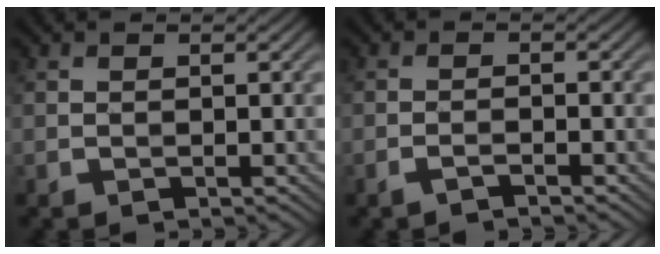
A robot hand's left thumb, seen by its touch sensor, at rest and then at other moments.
{"total": 1.6, "force": [-1.3, 0.2, 0.9], "torque": [-0.018, 0.003, -0.027]}